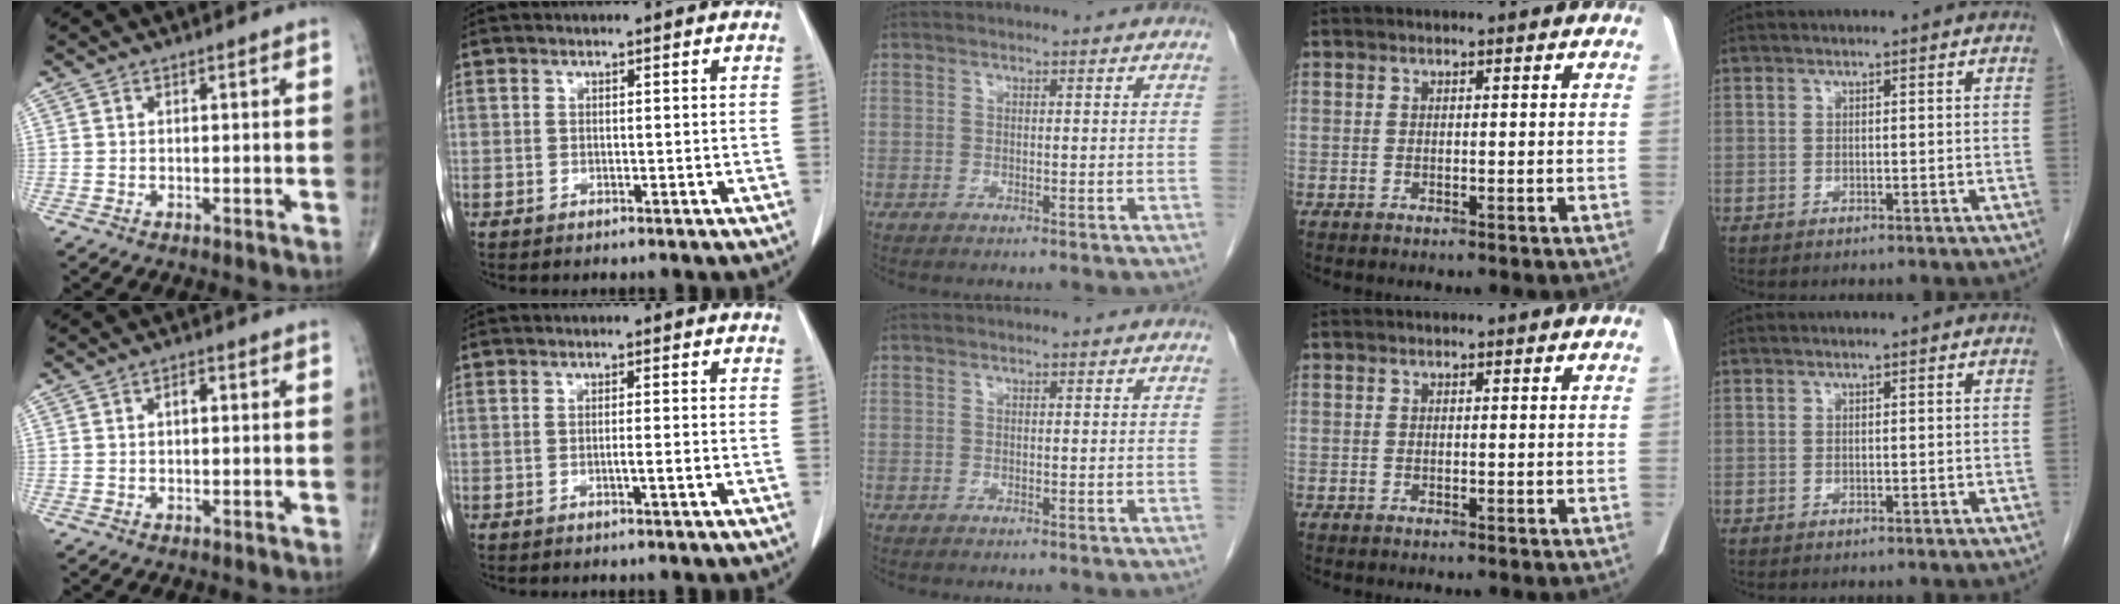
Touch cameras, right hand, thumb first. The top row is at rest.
{"thumb": {"total": 1.9, "force": [0.4, 1.0, 1.5], "torque": [-0.023, 0.004, 0.004]}, "index": {"total": 1.6, "force": [-0.6, -0.4, 1.4], "torque": [-0.026, -0.002, -0.011]}}